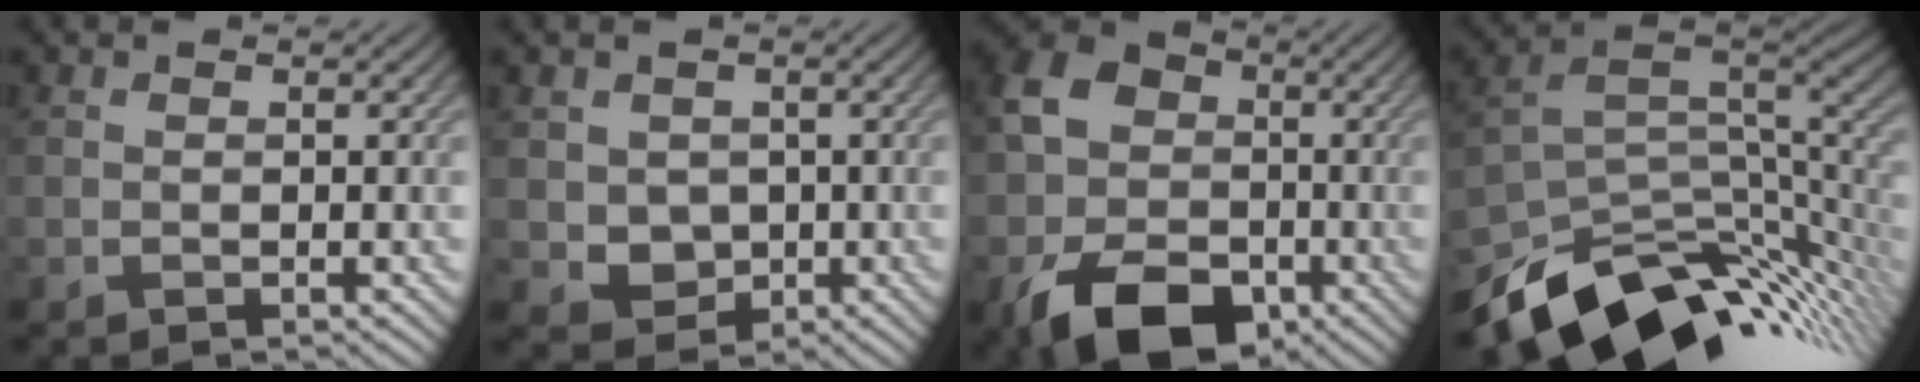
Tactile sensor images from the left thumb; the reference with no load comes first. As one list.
[{"total": 3.9, "force": [0.1, 3.5, 1.6], "torque": [-0.045, -0.012, -0.001]}, {"total": 13.9, "force": [-5.1, 10.2, 8.0], "torque": [-0.175, -0.030, -0.101]}, {"total": 13.4, "force": [-7.8, 6.5, 8.7], "torque": [-0.179, -0.035, -0.117]}]